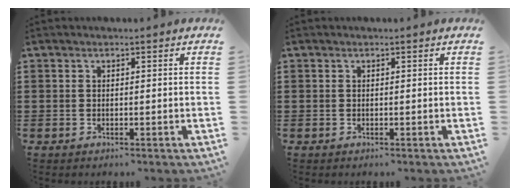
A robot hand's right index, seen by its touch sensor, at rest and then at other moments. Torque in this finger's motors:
{"motor_torque": [0.00, 2.14, 0.00, 0.00]}